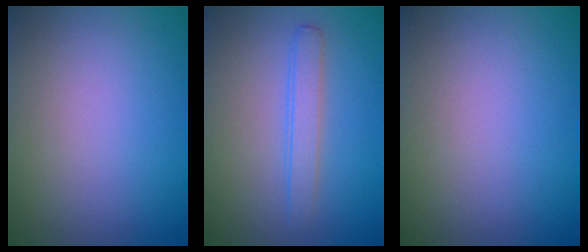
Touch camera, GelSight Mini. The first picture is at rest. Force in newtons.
{"total": 2.1, "press": 2.1, "slide": 0.1}
{"total": 0.0}